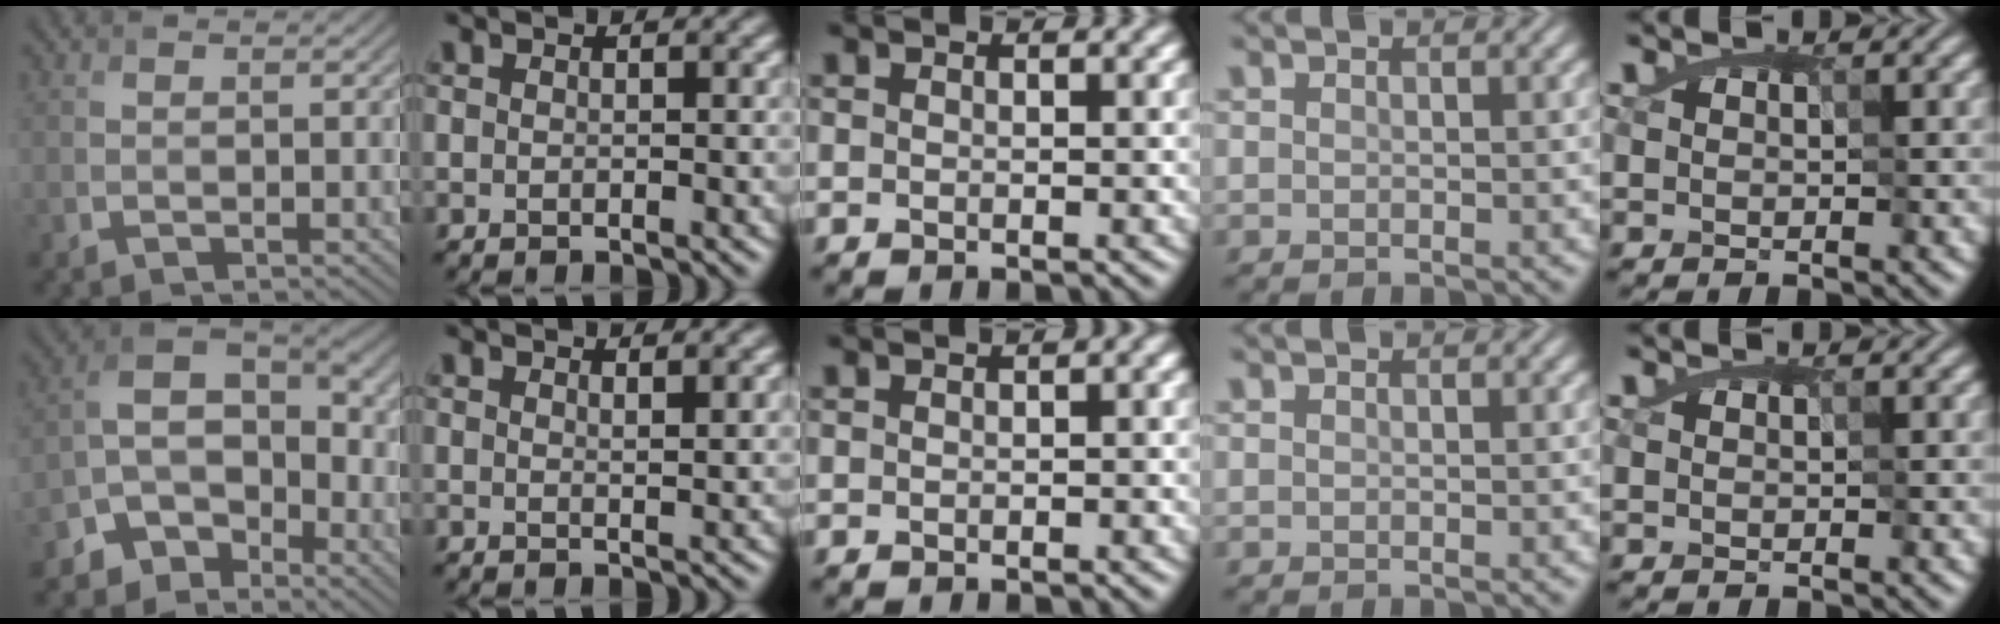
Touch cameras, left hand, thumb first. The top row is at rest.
{"thumb": {"total": 8.6, "force": [-5.0, 6.1, 3.5], "torque": [-0.066, -0.005, -0.103]}, "index": {"total": 1.2, "force": [1.0, 0.2, 0.7], "torque": [-0.002, 0.002, 0.014]}, "middle": {"total": 1.8, "force": [0.0, 0.9, 1.5], "torque": [-0.017, 0.002, 0.003]}}